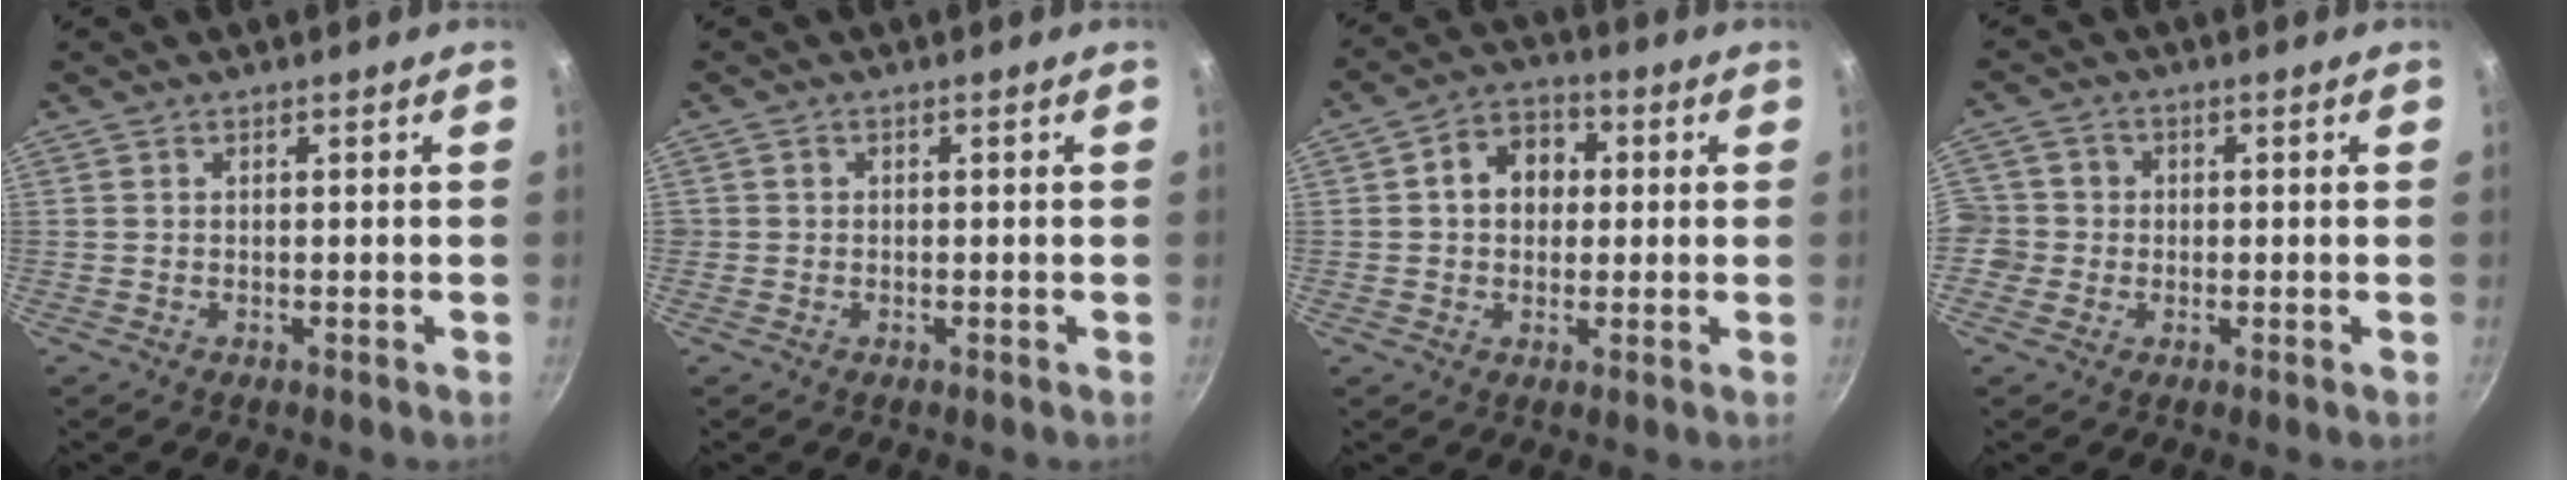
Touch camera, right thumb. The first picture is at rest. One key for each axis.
{"total": 0.7, "fx": 0.0, "fy": 0.7, "fz": 0.0, "tx": 0.004, "ty": 0.003, "tz": -0.001}
{"total": 8.5, "fx": 1.2, "fy": 6.8, "fz": 5.0, "tx": -0.041, "ty": 0.014, "tz": 0.006}
{"total": 5.2, "fx": -0.6, "fy": 5.0, "fz": 1.2, "tx": 0.006, "ty": 0.010, "tz": -0.020}